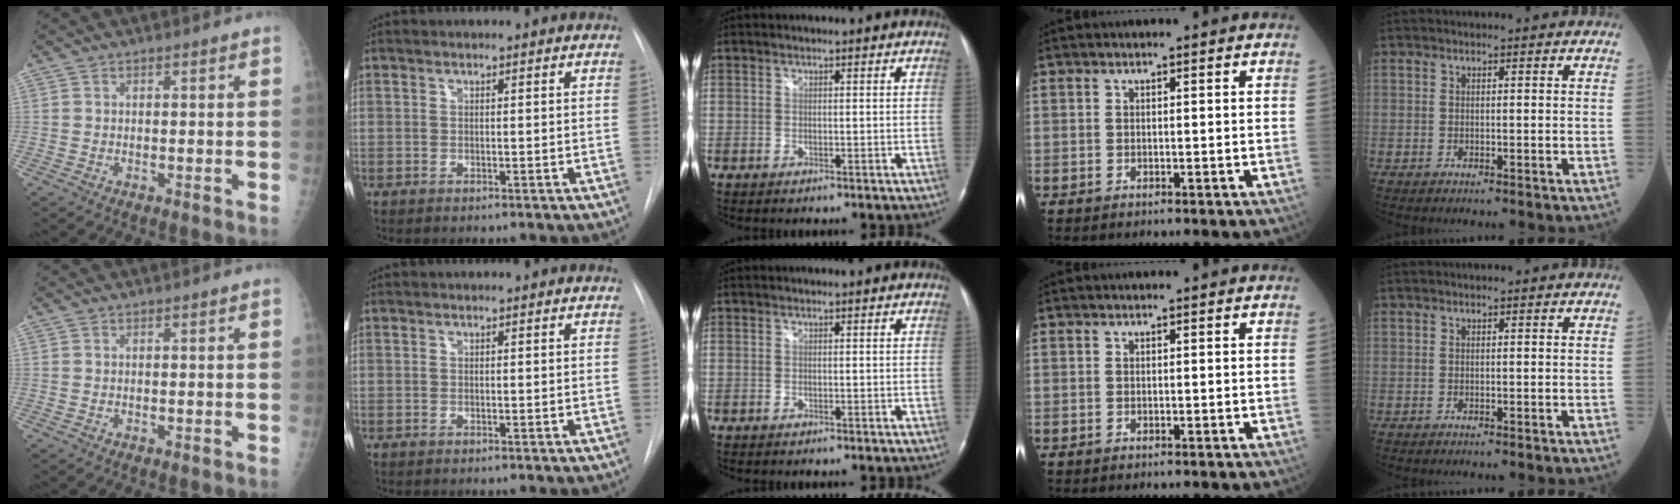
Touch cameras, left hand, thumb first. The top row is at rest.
{}